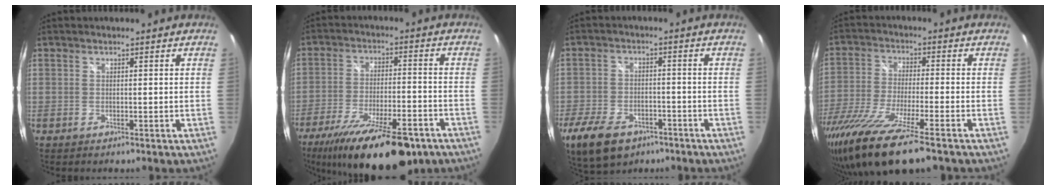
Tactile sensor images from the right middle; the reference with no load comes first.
{"total": 21.2, "force": [-14.7, 6.7, 13.7], "torque": [-0.249, -0.045, -0.222]}
{"total": 13.2, "force": [-8.2, 7.5, 7.2], "torque": [-0.175, -0.019, -0.137]}
{"total": 18.4, "force": [-13.5, 2.1, 12.3], "torque": [-0.253, -0.066, -0.244]}